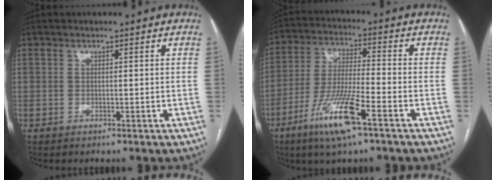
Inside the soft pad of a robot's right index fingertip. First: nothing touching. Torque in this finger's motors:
{"motor_torque": [1.33, -0.81, 0.35, 0.12]}